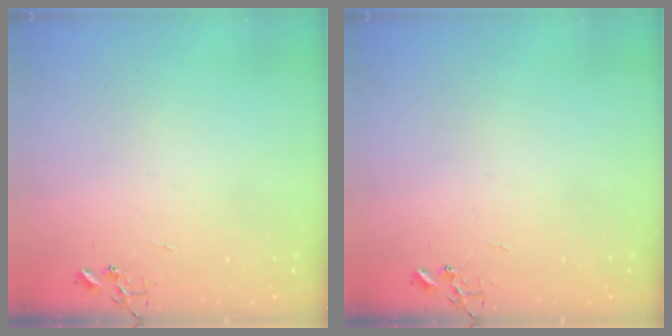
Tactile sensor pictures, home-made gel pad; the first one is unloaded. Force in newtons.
{"total": 0.0}